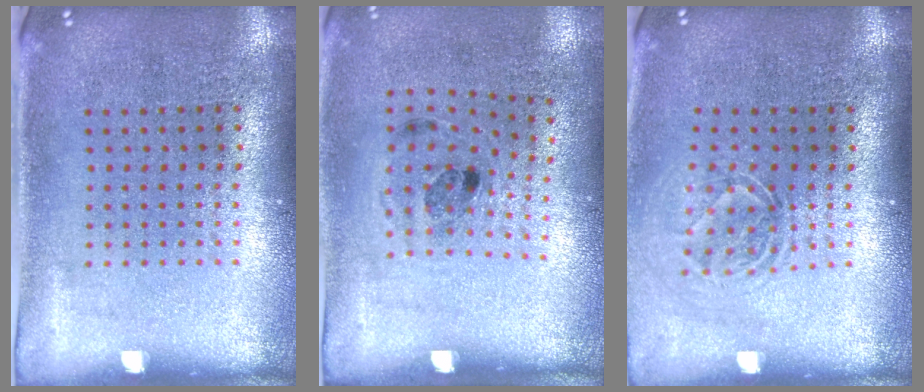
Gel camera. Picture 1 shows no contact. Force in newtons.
{"total": 1.2, "press": 0.8, "slide": 0.9}
{"total": 1.7, "press": 1.2, "slide": 1.1}